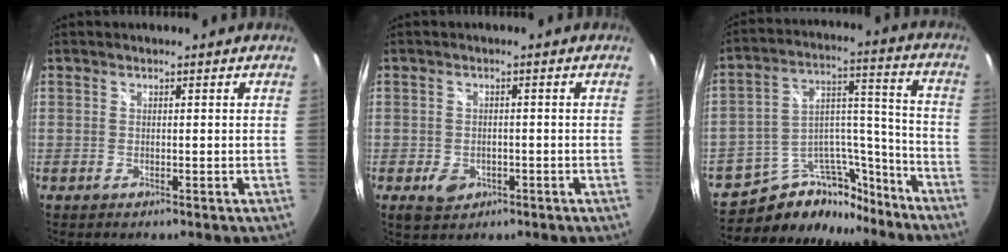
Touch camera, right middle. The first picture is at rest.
{"total": 4.0, "force": [-1.9, 2.9, 2.1], "torque": [-0.045, -0.005, -0.025]}
{"total": 18.5, "force": [-14.7, 9.1, 6.8], "torque": [-0.123, 0.065, -0.214]}